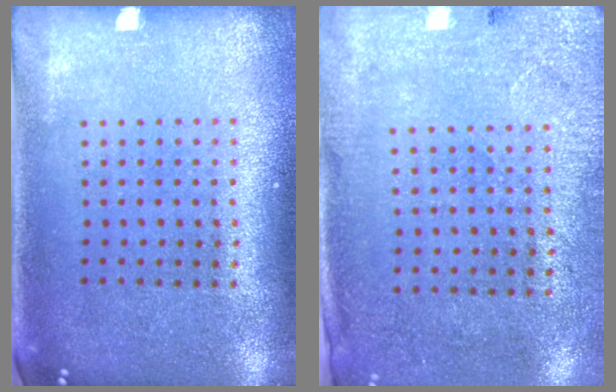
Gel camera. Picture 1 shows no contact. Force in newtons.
{"total": 2.7, "press": 2.2, "slide": 1.6}